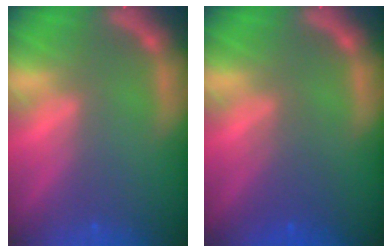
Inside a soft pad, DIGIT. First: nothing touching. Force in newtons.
{"total": 2.5}